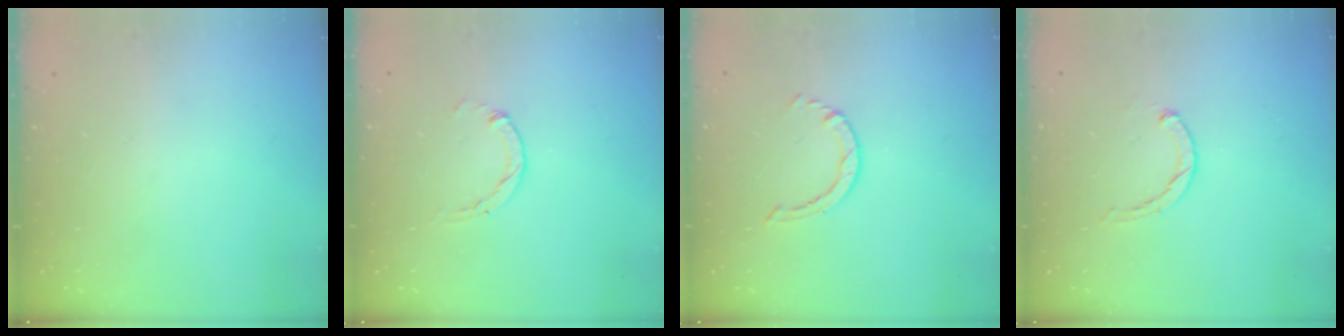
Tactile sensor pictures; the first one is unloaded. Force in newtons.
{"total": 1.5, "press": 1.5, "slide": 0.2}
{"total": 0.6, "press": 0.6, "slide": 0.1}
{"total": 0.6, "press": 0.6, "slide": 0.2}